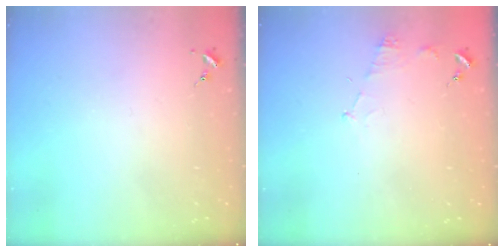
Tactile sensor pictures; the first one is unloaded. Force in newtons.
{"total": 6.4, "press": 6.4, "slide": 0.5}